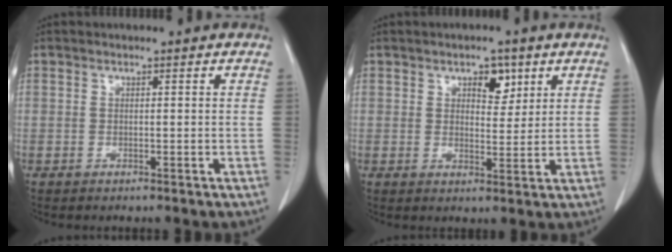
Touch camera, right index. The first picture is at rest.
{"total": 4.2, "force": [2.3, 2.2, 2.8], "torque": [-0.038, 0.004, 0.034]}